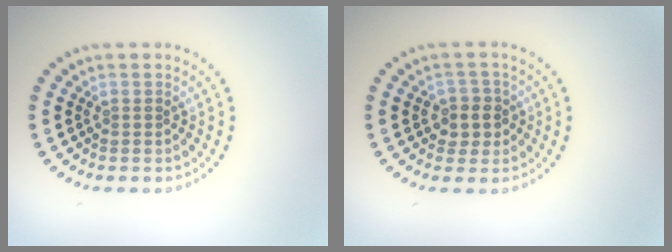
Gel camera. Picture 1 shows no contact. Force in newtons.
{"total": 2.4, "press": 2.2, "slide": 0.9}